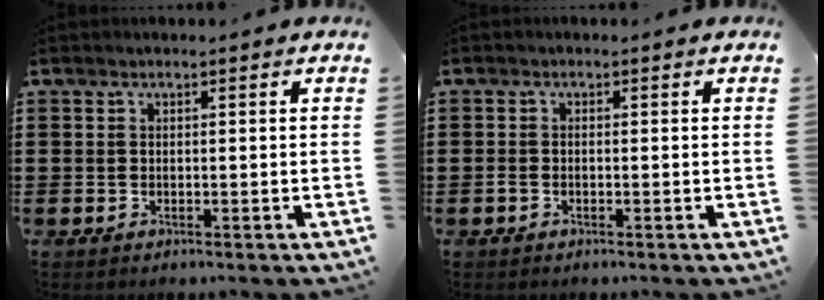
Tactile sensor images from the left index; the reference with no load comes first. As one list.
[{"total": 0.8, "force": [-0.5, 0.3, 0.6], "torque": [-0.015, -0.004, -0.008]}]